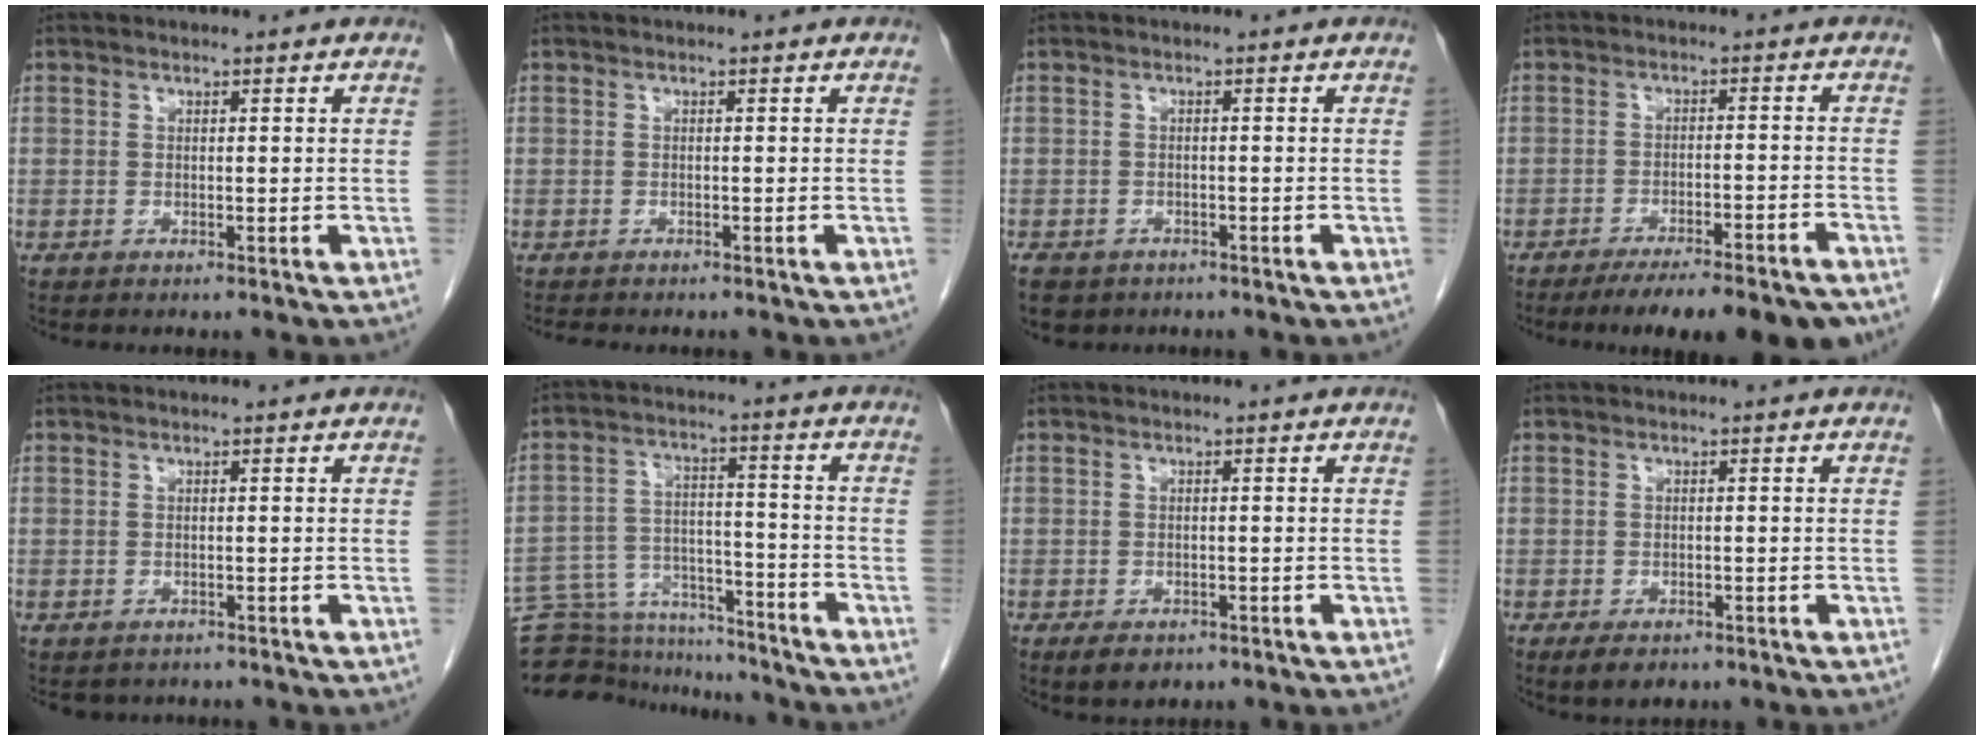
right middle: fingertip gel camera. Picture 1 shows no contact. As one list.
[{"total": 3.0, "force": [-2.6, 0.8, 1.2], "torque": [-0.027, -0.009, -0.032]}, {"total": 6.4, "force": [-4.6, 4.0, 1.9], "torque": [-0.040, -0.003, -0.065]}, {"total": 14.1, "force": [-11.8, 1.7, 7.4], "torque": [-0.076, -0.006, -0.164]}, {"total": 2.5, "force": [-2.1, 1.3, 0.2], "torque": [-0.009, 0.001, -0.028]}, {"total": 16.4, "force": [-15.5, 4.2, 3.4], "torque": [-0.067, 0.034, -0.234]}, {"total": 3.5, "force": [-2.3, 2.0, 1.7], "torque": [-0.028, -0.003, -0.028]}, {"total": 3.3, "force": [-2.3, 1.7, 1.8], "torque": [-0.031, -0.004, -0.028]}]